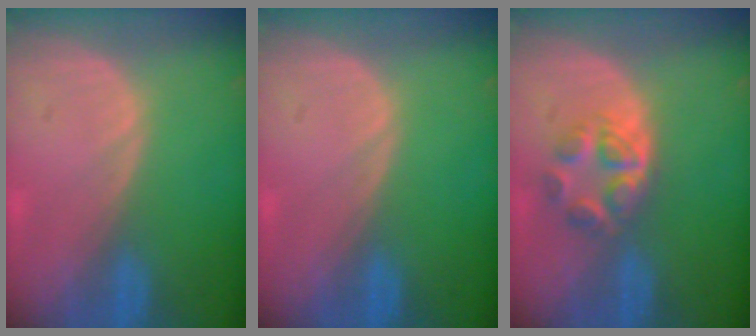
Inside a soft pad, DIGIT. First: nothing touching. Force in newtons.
{"total": 0.0}
{"total": 5.0, "press": 4.8, "slide": 1.4}